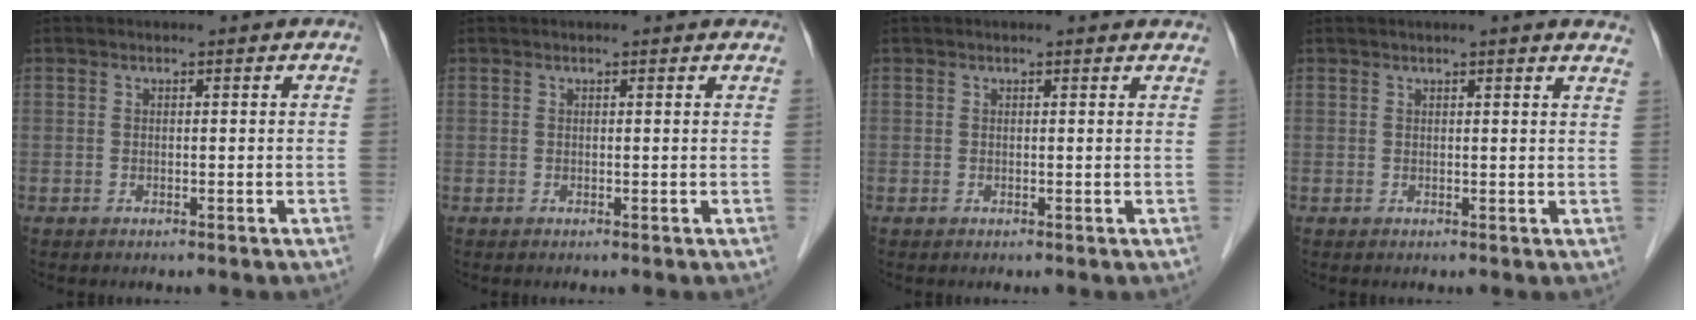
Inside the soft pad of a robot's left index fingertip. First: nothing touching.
{"total": 2.2, "force": [2.1, 0.3, 0.8], "torque": [-0.012, 0.018, 0.018]}
{"total": 3.1, "force": [2.9, 0.4, 1.0], "torque": [-0.013, 0.013, 0.022]}
{"total": 6.4, "force": [5.4, 0.0, 3.3], "torque": [-0.038, 0.006, 0.048]}